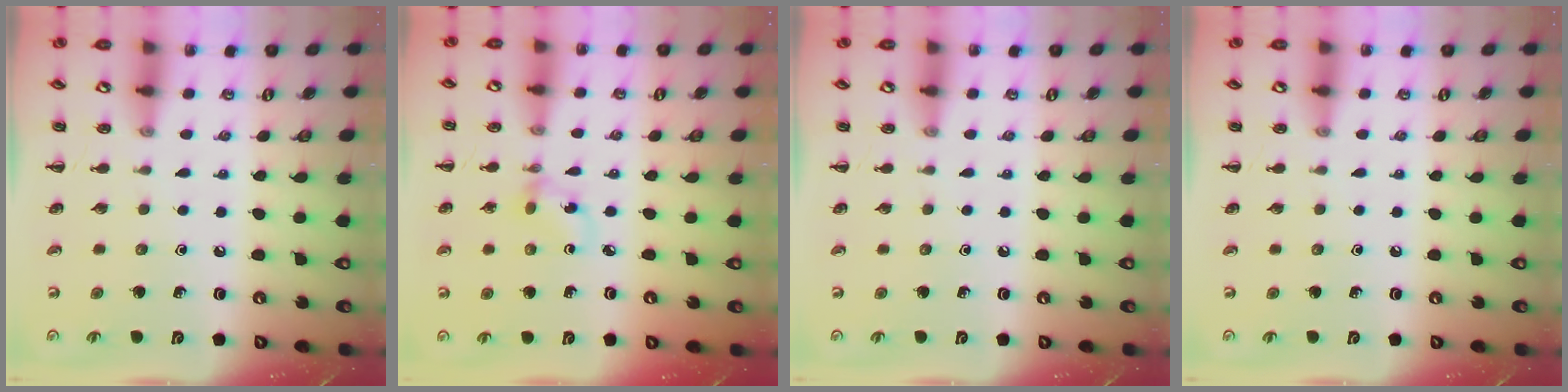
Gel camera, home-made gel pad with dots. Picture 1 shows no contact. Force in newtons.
{"total": 2.9, "press": 2.7, "slide": 0.9}
{"total": 0.0}
{"total": 0.0}